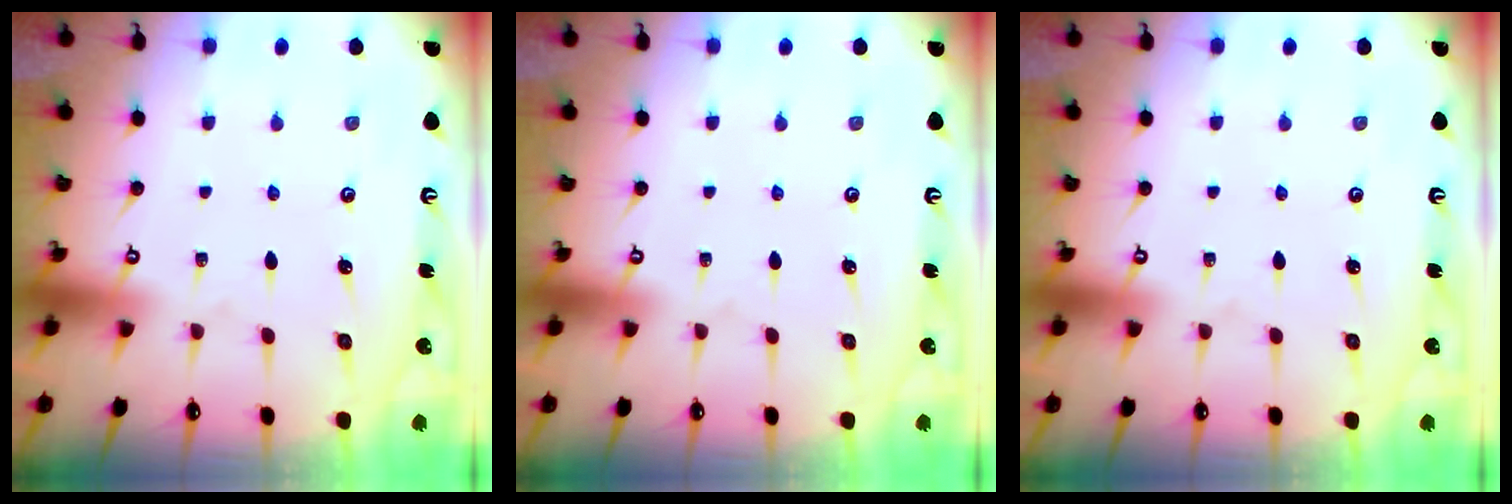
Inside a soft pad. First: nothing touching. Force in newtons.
{"total": 0.0}
{"total": 0.0}